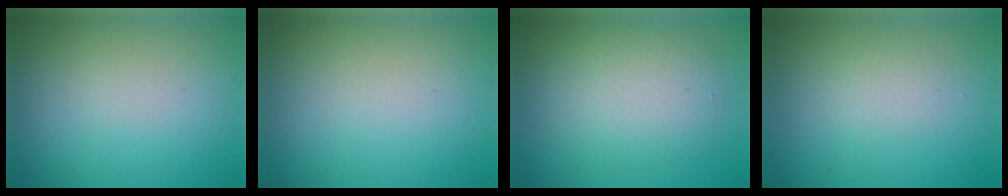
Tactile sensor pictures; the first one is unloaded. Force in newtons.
{"total": 0.0}
{"total": 4.0, "press": 4.0, "slide": 0.2}
{"total": 1.2, "press": 1.2, "slide": 0.1}